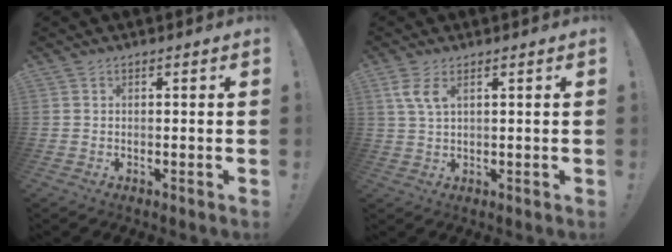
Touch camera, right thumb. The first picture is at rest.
{"total": 5.2, "force": [2.3, 1.9, 4.3], "torque": [-0.083, 0.001, 0.042]}